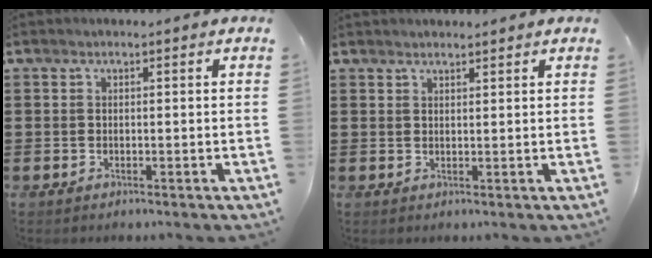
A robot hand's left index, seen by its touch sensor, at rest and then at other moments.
{"total": 1.4, "force": [1.3, 0.1, 0.2], "torque": [-0.005, 0.000, 0.026]}